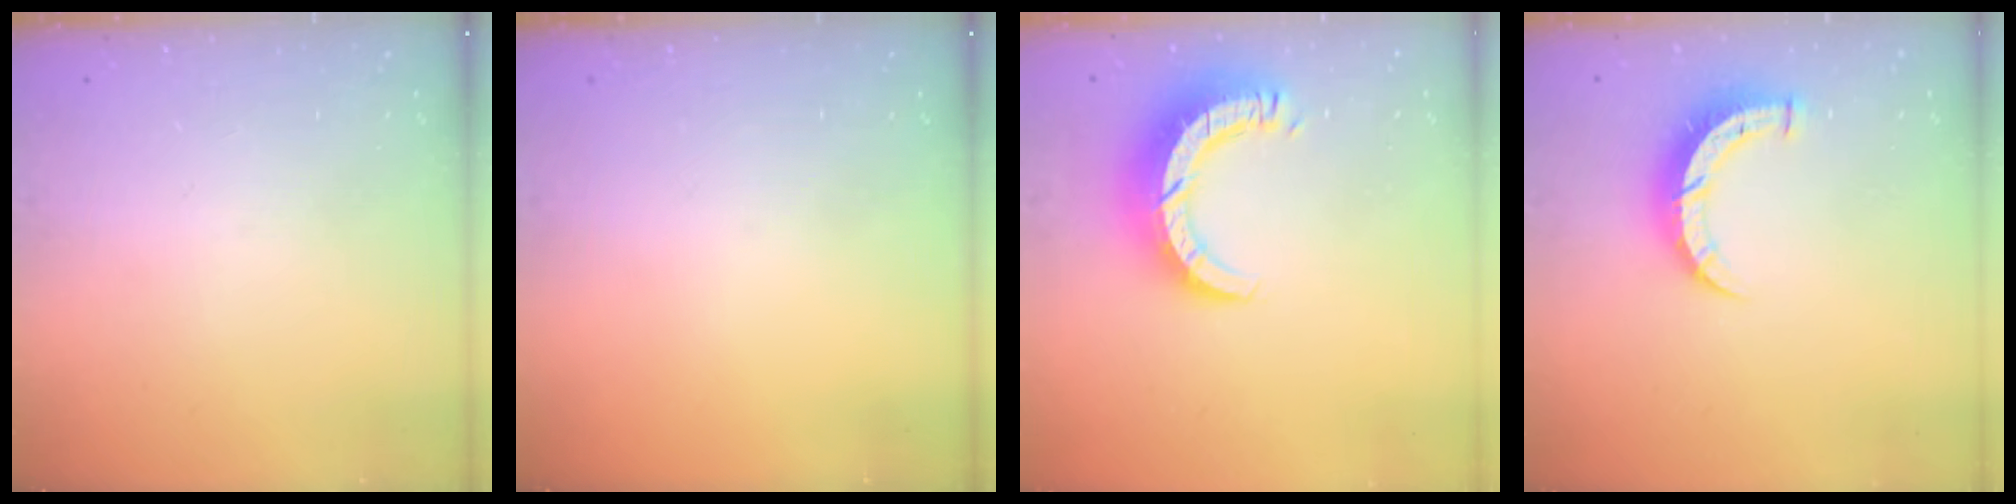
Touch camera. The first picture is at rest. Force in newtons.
{"total": 0.0}
{"total": 11.0, "press": 11.0, "slide": 1.0}
{"total": 7.2, "press": 7.2, "slide": 0.3}